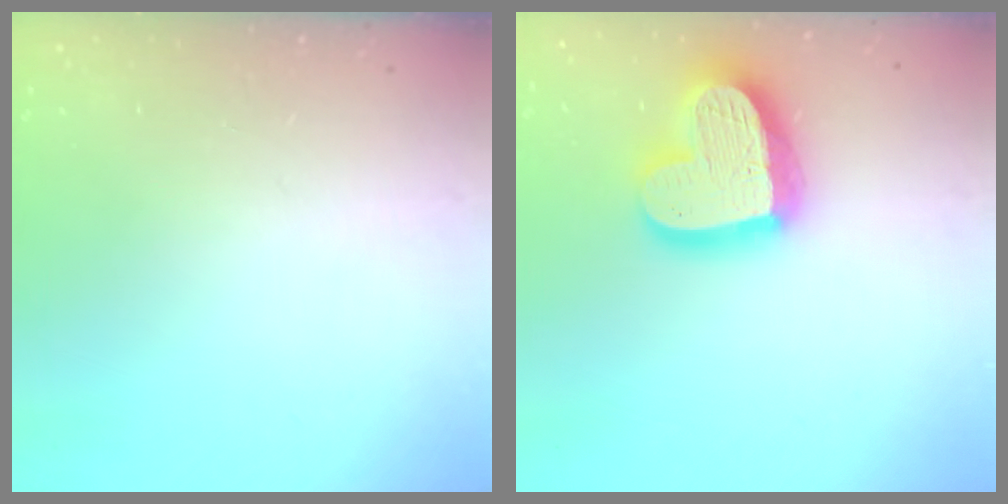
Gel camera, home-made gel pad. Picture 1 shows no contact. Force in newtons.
{"total": 21.7, "press": 21.6, "slide": 2.0}